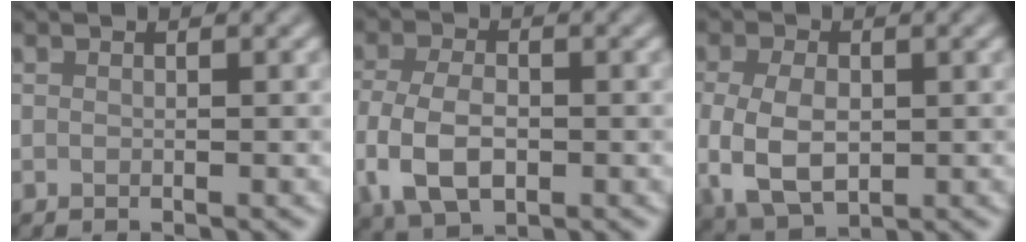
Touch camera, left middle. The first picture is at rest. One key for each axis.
{"total": 5.5, "fx": -1.5, "fy": 3.2, "fz": 4.2, "tx": -0.092, "ty": -0.006, "tz": -0.031}
{"total": 5.7, "fx": -0.7, "fy": 3.6, "fz": 4.3, "tx": -0.102, "ty": -0.010, "tz": -0.011}